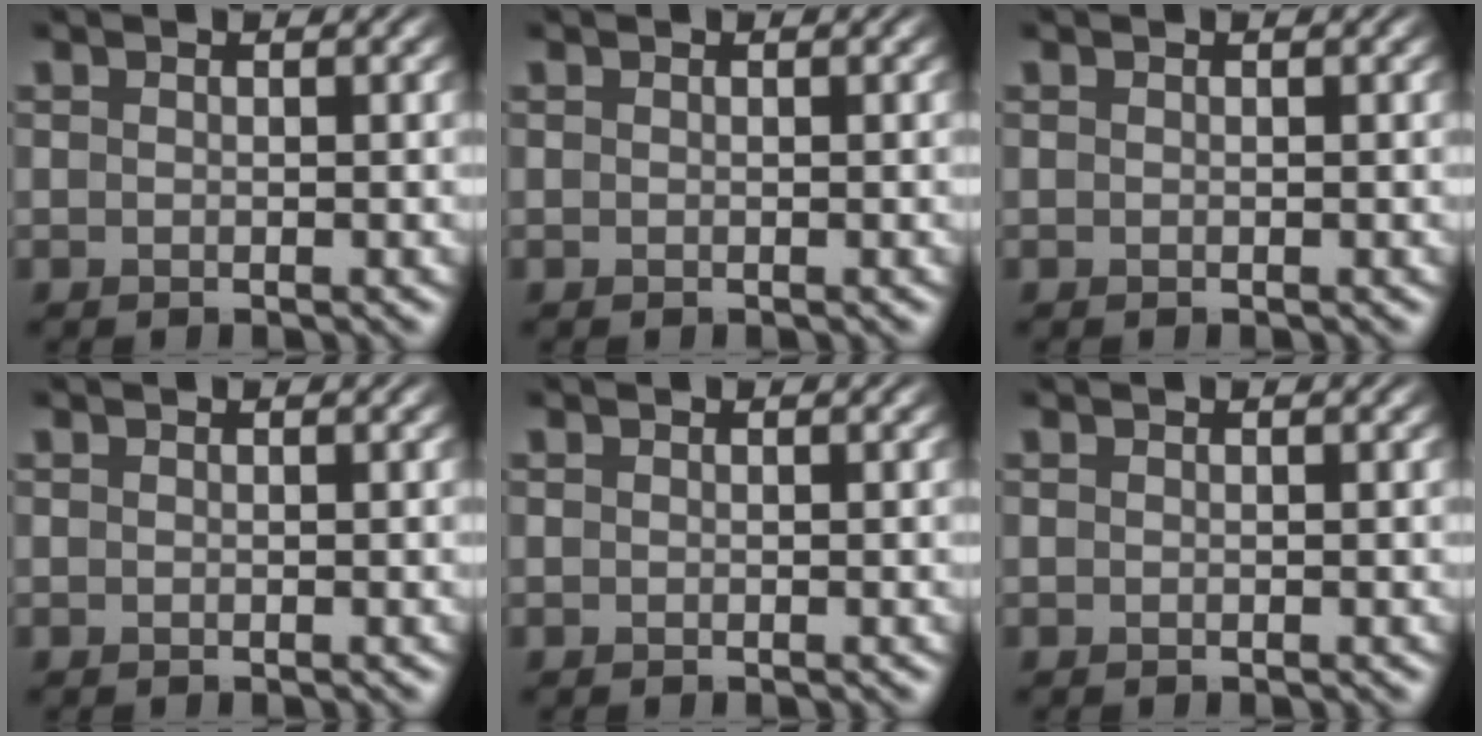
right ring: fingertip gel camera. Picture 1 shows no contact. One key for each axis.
{"total": 0.0}
{"total": 0.0}
{"total": 0.0}
{"total": 0.0}
{"total": 0.0}